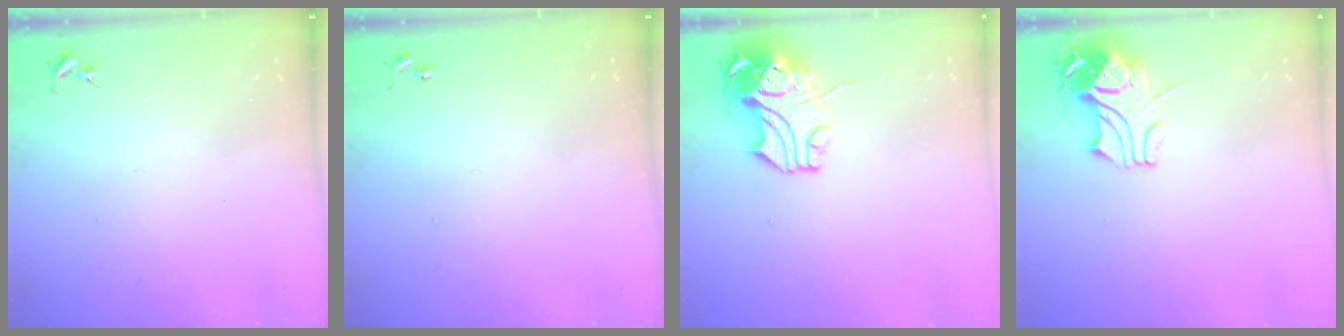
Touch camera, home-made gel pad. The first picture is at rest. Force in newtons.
{"total": 0.0}
{"total": 12.8, "press": 12.6, "slide": 2.3}
{"total": 10.3, "press": 10.2, "slide": 0.9}